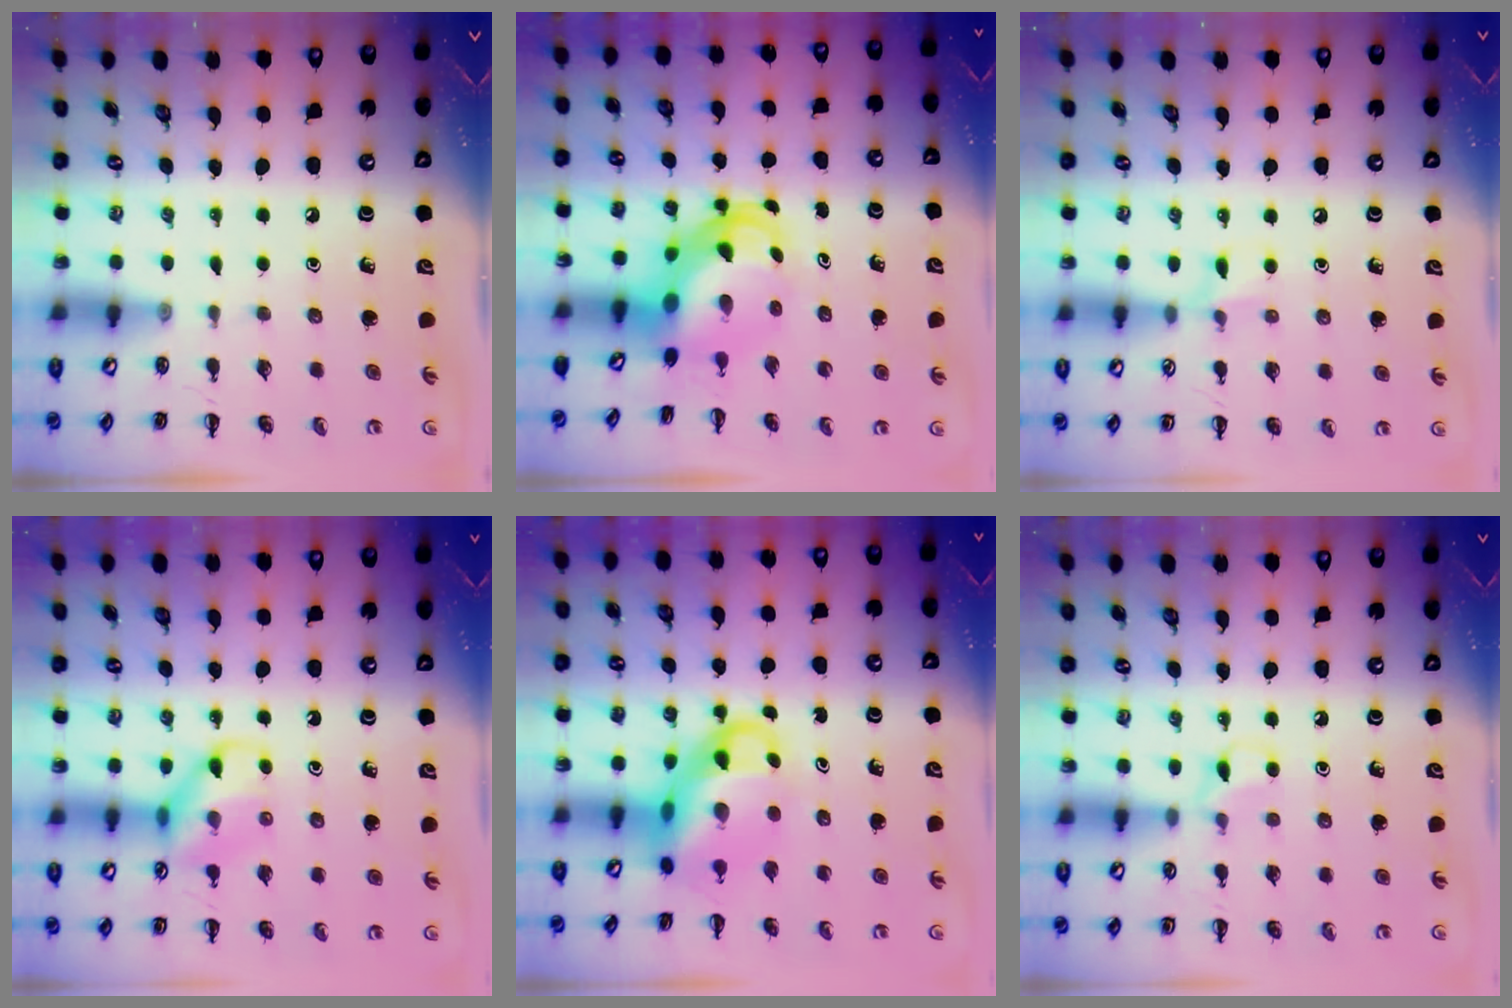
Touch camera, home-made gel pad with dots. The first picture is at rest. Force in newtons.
{"total": 5.2, "press": 4.9, "slide": 1.5}
{"total": 5.3, "press": 4.9, "slide": 1.9}
{"total": 12.3, "press": 12.2, "slide": 1.6}
{"total": 9.0, "press": 8.7, "slide": 2.4}
{"total": 4.4, "press": 4.1, "slide": 1.5}